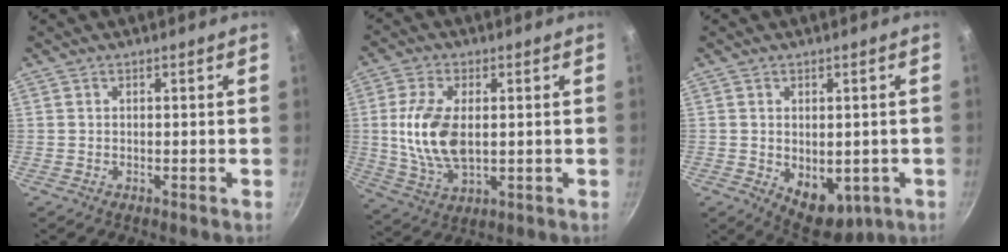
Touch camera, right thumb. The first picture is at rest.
{"total": 12.2, "force": [0.8, 6.6, 10.2], "torque": [-0.201, -0.005, 0.019]}
{"total": 9.0, "force": [-1.6, 5.9, 6.6], "torque": [-0.064, -0.012, -0.005]}